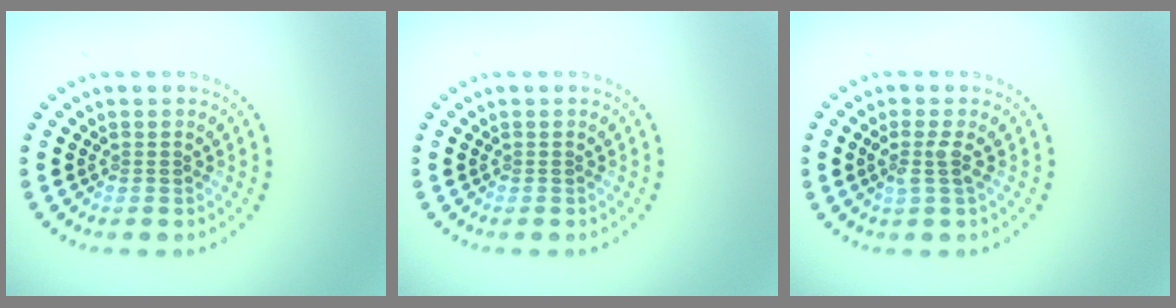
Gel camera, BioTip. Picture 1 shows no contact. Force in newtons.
{"total": 0.0}
{"total": 1.8, "press": 1.3, "slide": 1.2}